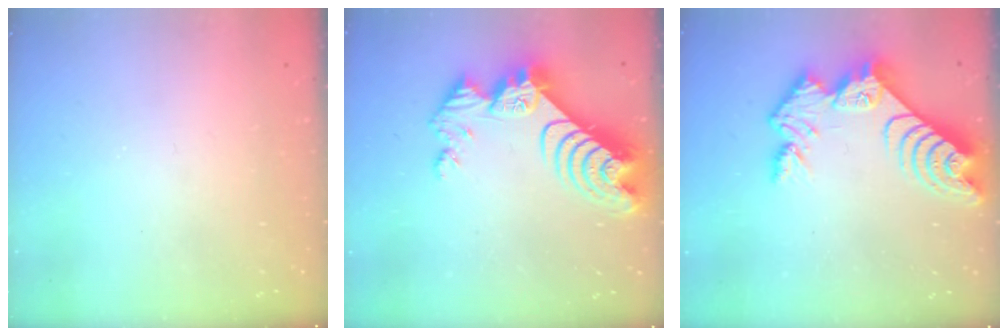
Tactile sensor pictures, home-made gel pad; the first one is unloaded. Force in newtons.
{"total": 14.6, "press": 14.5, "slide": 1.5}
{"total": 12.8, "press": 12.8, "slide": 1.0}